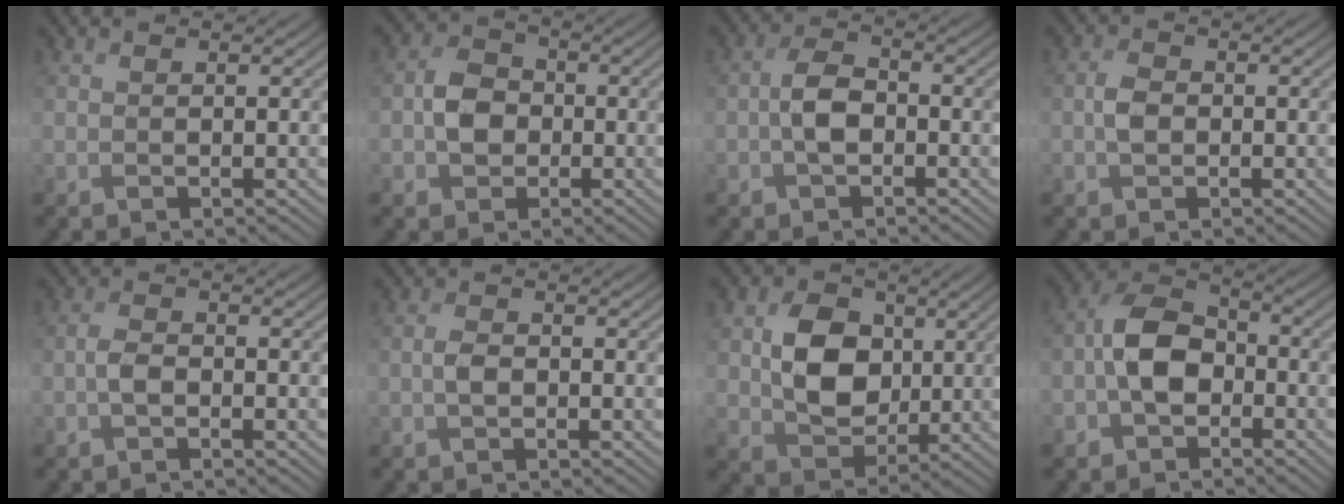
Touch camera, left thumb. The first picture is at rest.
{"total": 4.4, "force": [-1.0, 3.6, 2.2], "torque": [-0.038, 0.003, -0.025]}
{"total": 4.0, "force": [-1.2, 2.3, 3.0], "torque": [-0.061, 0.008, -0.030]}
{"total": 2.3, "force": [-0.5, 1.6, 1.5], "torque": [-0.034, 0.003, -0.015]}
{"total": 2.0, "force": [-1.0, 0.9, 1.5], "torque": [-0.031, 0.005, -0.024]}
{"total": 1.7, "force": [-0.6, 0.9, 1.3], "torque": [-0.025, 0.004, -0.015]}
{"total": 7.8, "force": [1.2, 6.0, 4.8], "torque": [-0.103, 0.001, 0.021]}
{"total": 6.9, "force": [-2.1, 4.6, 4.7], "torque": [-0.094, 0.012, -0.056]}